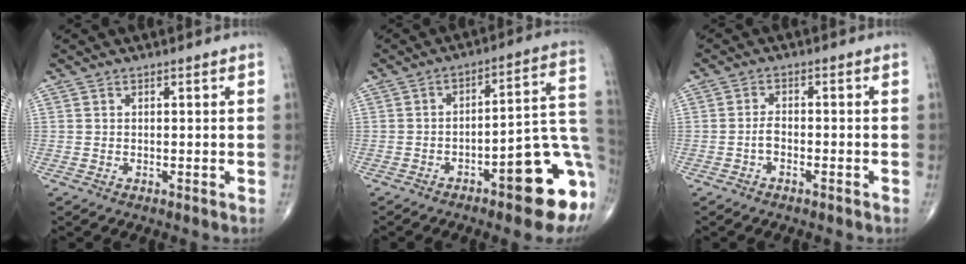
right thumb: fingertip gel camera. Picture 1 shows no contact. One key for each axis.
{"total": 16.6, "fx": -6.6, "fy": 4.6, "fz": 14.5, "tx": -0.119, "ty": 0.052, "tz": -0.082}
{"total": 2.2, "fx": -1.1, "fy": 0.9, "fz": 1.7, "tx": -0.035, "ty": 0.013, "tz": -0.024}